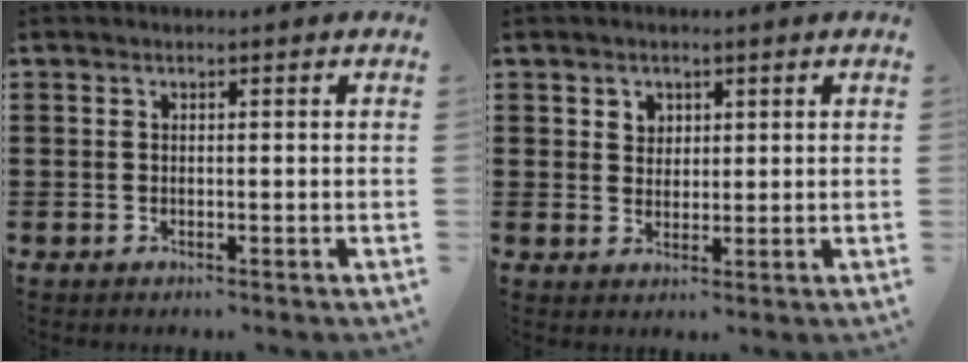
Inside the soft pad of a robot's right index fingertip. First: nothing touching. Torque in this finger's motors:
{"motor_torque": [0.01, 0.00, 0.03, 0.03]}